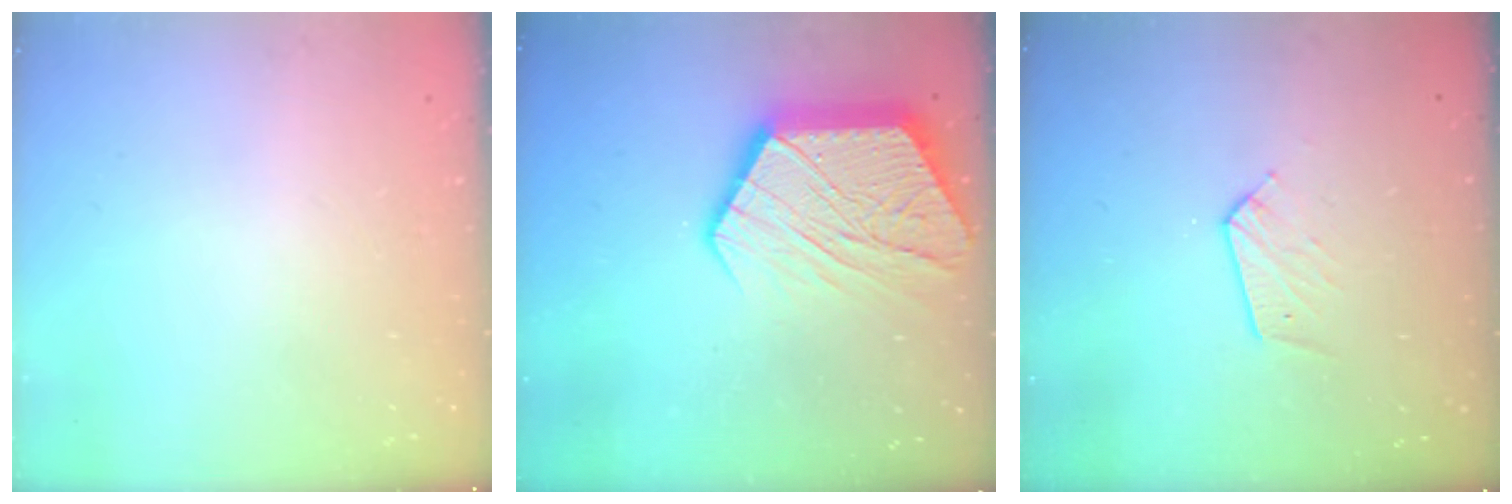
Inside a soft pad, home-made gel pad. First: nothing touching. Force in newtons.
{"total": 18.5, "press": 18.5, "slide": 1.2}
{"total": 5.1, "press": 5.0, "slide": 0.5}